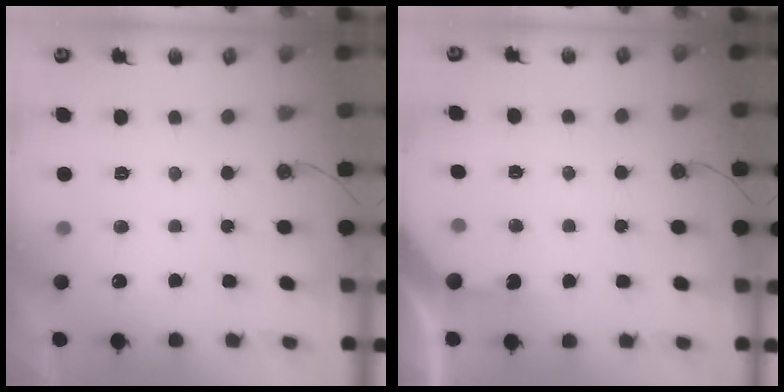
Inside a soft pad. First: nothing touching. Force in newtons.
{"total": 2.0, "press": 1.9, "slide": 0.2}